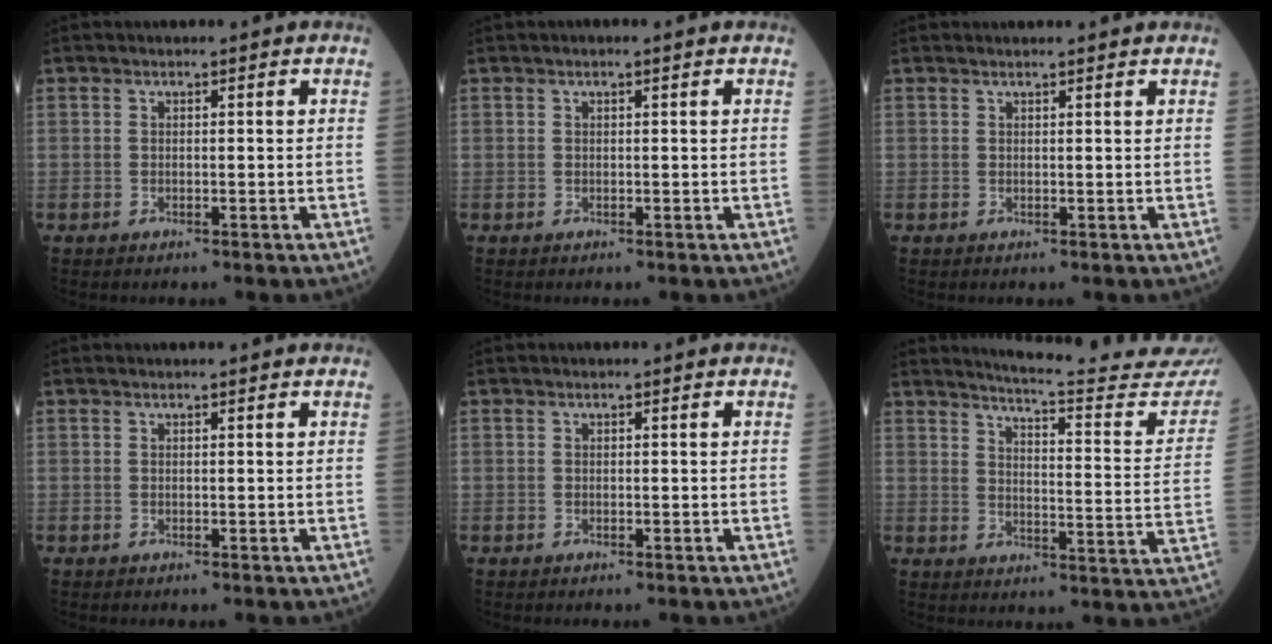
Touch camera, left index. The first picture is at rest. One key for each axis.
{"total": 0.8, "fx": 0.4, "fy": 0.1, "fz": 0.7, "tx": -0.012, "ty": 0.005, "tz": 0.005}
{"total": 3.0, "fx": 2.8, "fy": 0.2, "fz": 1.0, "tx": -0.013, "ty": 0.017, "tz": 0.033}
{"total": 1.2, "fx": 1.2, "fy": 0.0, "fz": 0.4, "tx": -0.008, "ty": 0.010, "tz": 0.015}
{"total": 0.0}
{"total": 21.2, "fx": 20.5, "fy": 0.2, "fz": 5.6, "tx": -0.076, "ty": -0.114, "tz": 0.235}